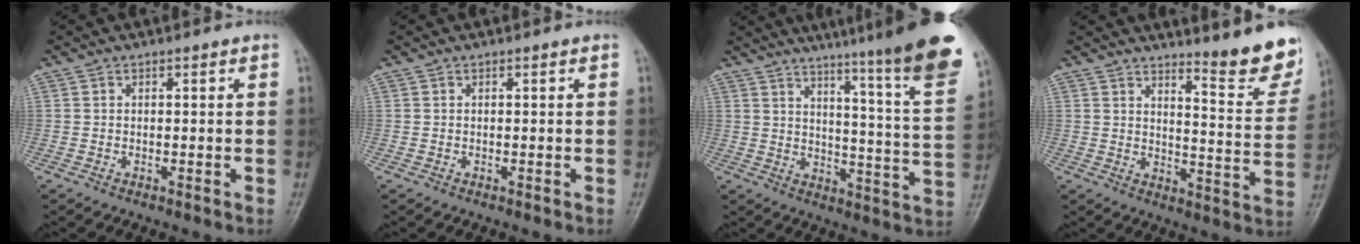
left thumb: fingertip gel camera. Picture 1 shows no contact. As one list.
[{"total": 0.0}, {"total": 24.3, "force": [17.8, 1.5, 16.4], "torque": [-0.209, -0.107, 0.232]}, {"total": 11.5, "force": [9.1, 1.4, 6.9], "torque": [-0.067, -0.082, 0.121]}]